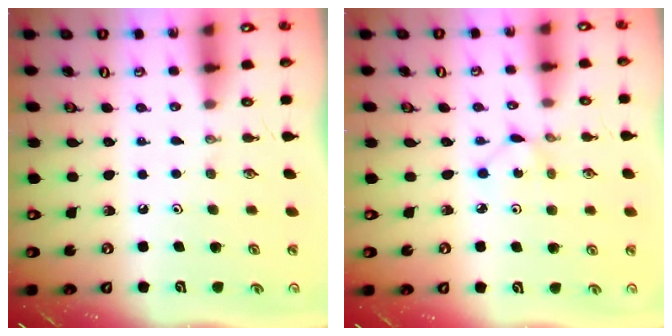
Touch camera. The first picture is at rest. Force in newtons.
{"total": 1.2, "press": 1.2, "slide": 0.1}